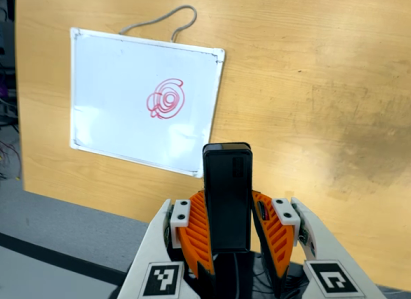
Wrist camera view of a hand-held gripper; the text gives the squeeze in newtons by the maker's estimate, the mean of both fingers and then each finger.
{"total": 3.9, "left": 2.8, "right": 5.1}